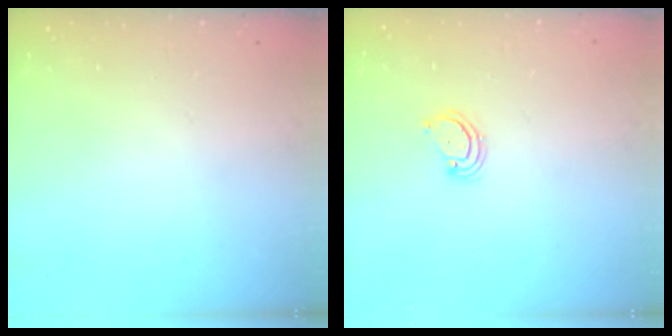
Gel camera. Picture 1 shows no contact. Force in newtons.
{"total": 2.9, "press": 2.9, "slide": 0.2}